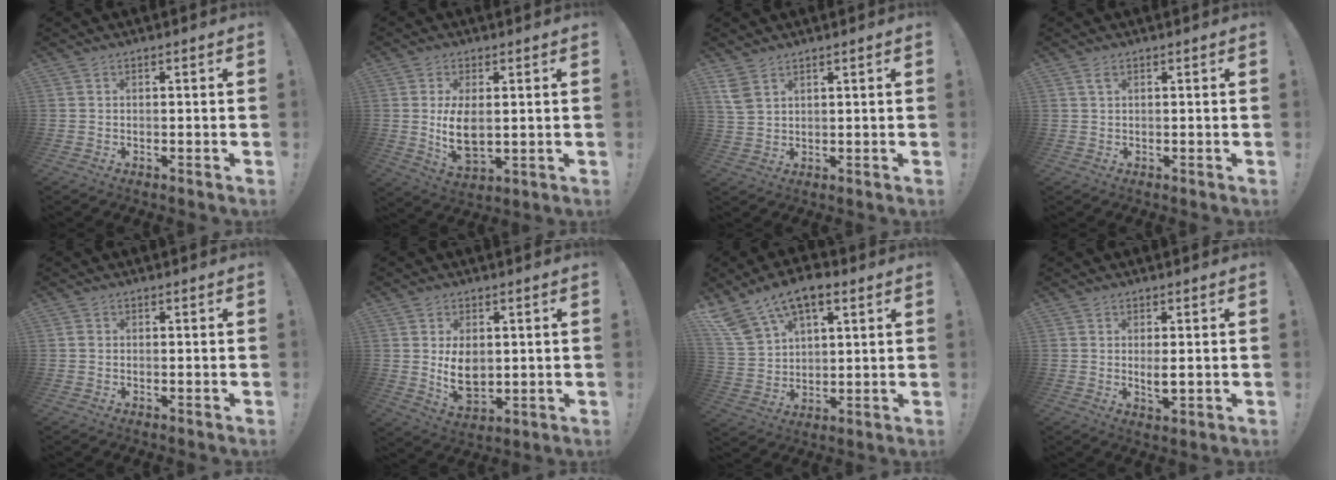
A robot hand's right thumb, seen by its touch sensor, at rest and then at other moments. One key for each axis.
{"total": 8.0, "fx": 0.9, "fy": 4.2, "fz": 6.7, "tx": -0.120, "ty": -0.018, "tz": 0.015}
{"total": 5.3, "fx": 3.2, "fy": 3.0, "fz": 2.9, "tx": -0.061, "ty": -0.011, "tz": 0.063}
{"total": 1.8, "fx": 1.0, "fy": 0.9, "fz": 1.2, "tx": -0.016, "ty": 0.000, "tz": 0.017}
{"total": 0.8, "fx": 0.1, "fy": 0.6, "fz": 0.4, "tx": -0.006, "ty": 0.004, "tz": 0.001}
{"total": 8.1, "fx": 1.2, "fy": 5.6, "fz": 5.7, "tx": -0.091, "ty": -0.013, "tz": 0.022}
{"total": 14.4, "fx": 8.8, "fy": 8.3, "fz": 7.8, "tx": -0.145, "ty": -0.045, "tz": 0.166}
{"total": 3.4, "fx": 0.5, "fy": 1.0, "fz": 3.3, "tx": -0.043, "ty": -0.009, "tz": 0.008}